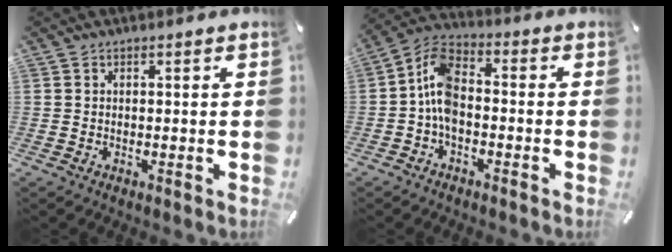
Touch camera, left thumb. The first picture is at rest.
{"total": 8.7, "force": [-2.2, 5.2, 6.6], "torque": [-0.143, 0.007, -0.041]}